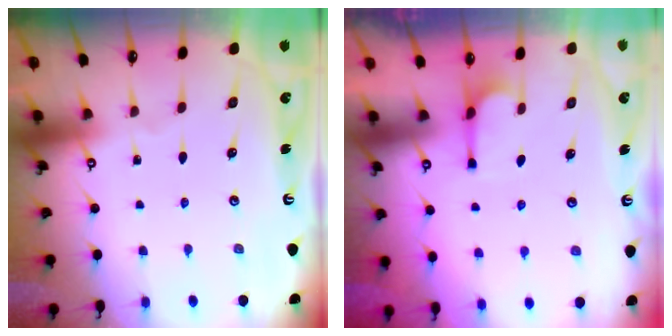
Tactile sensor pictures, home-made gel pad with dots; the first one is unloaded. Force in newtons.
{"total": 2.0, "press": 1.7, "slide": 1.1}